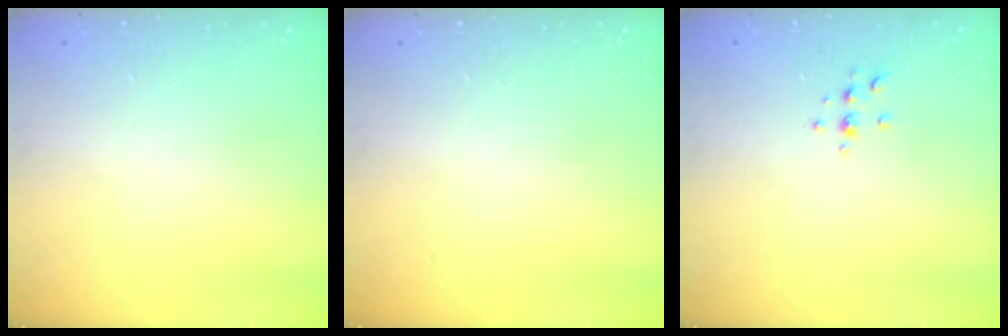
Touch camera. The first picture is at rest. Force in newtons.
{"total": 0.0}
{"total": 2.9, "press": 2.9, "slide": 0.4}